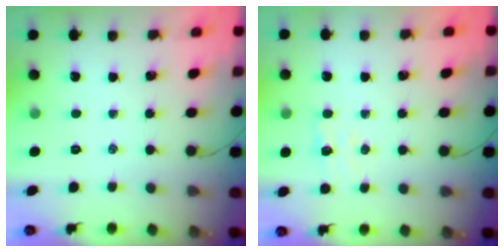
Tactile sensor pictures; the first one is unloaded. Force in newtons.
{"total": 5.2, "press": 5.0, "slide": 1.3}